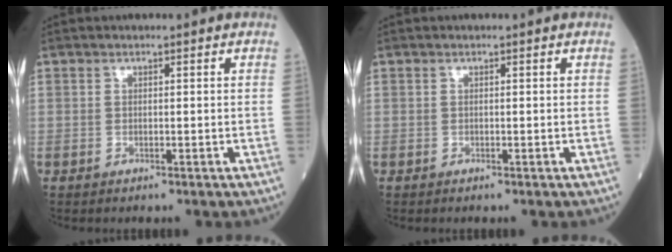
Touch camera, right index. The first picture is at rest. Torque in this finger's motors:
{"motor_torque": [0.00, 0.01, 0.00, 0.00]}